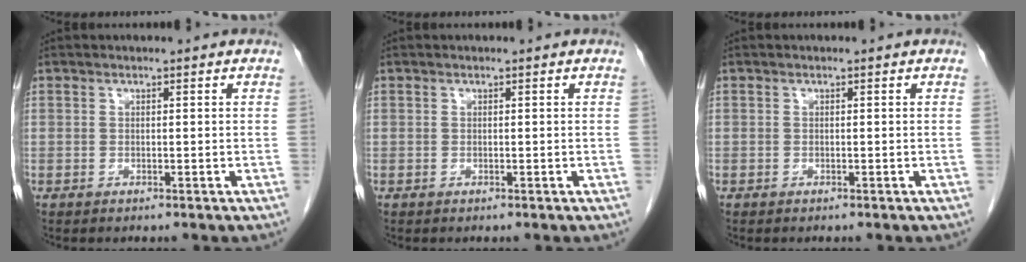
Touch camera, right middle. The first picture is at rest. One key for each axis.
{"total": 0.0}
{"total": 0.0}